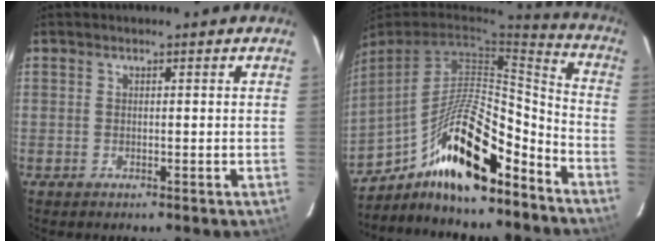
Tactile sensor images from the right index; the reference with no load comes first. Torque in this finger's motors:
{"motor_torque": [1.09, -1.04, 1.05, 0.21]}